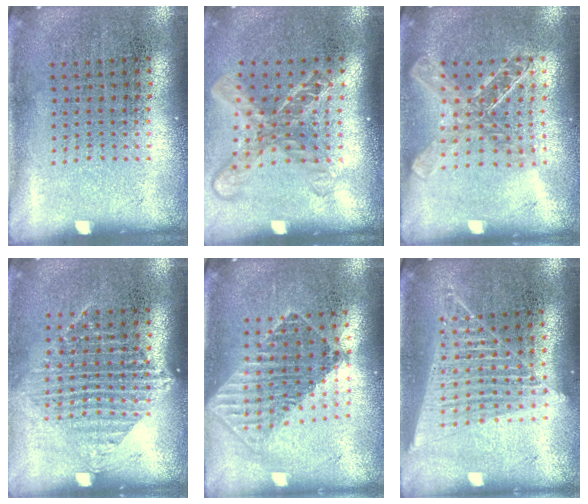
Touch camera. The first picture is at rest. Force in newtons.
{"total": 1.7, "press": 1.3, "slide": 1.1}
{"total": 1.7, "press": 1.5, "slide": 0.8}
{"total": 1.4, "press": 1.2, "slide": 0.7}
{"total": 1.7, "press": 1.4, "slide": 1.0}
{"total": 1.7, "press": 1.6, "slide": 0.7}